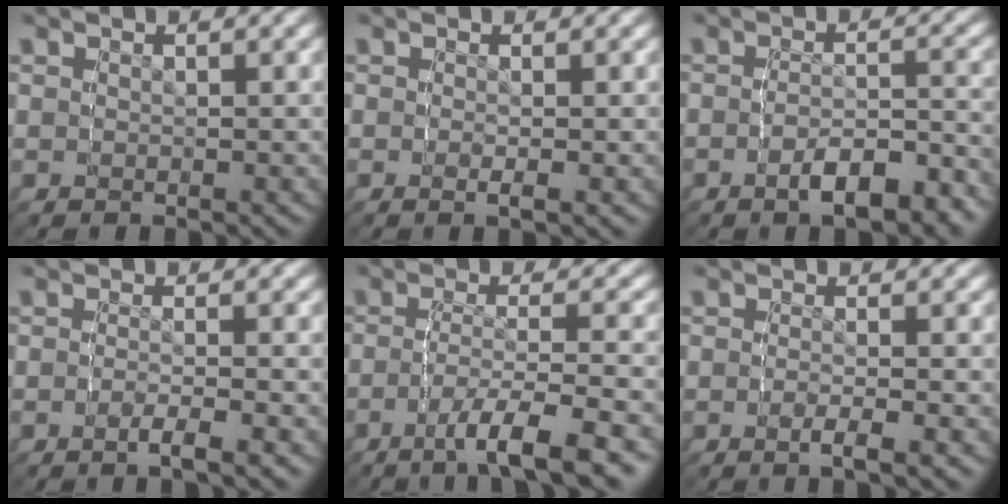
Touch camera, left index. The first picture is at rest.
{"total": 1.9, "force": [0.2, -1.8, -0.6], "torque": [0.011, 0.012, -0.001]}
{"total": 4.3, "force": [-4.2, 0.5, 0.7], "torque": [-0.004, 0.011, -0.073]}
{"total": 3.5, "force": [-1.3, -3.1, -0.8], "torque": [0.019, 0.018, -0.028]}
{"total": 3.4, "force": [-2.5, -1.6, 1.6], "torque": [-0.026, 0.023, -0.042]}
{"total": 3.4, "force": [-0.8, -3.2, -0.9], "torque": [0.021, 0.019, -0.019]}